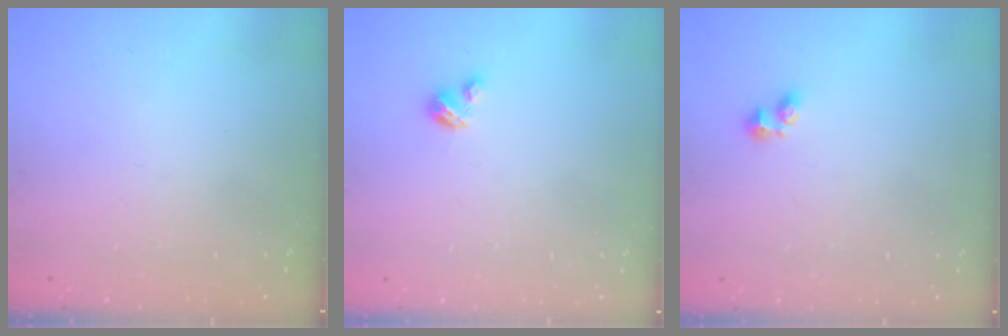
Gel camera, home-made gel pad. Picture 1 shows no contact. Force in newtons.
{"total": 2.9, "press": 2.9, "slide": 0.3}
{"total": 1.9, "press": 1.8, "slide": 0.5}